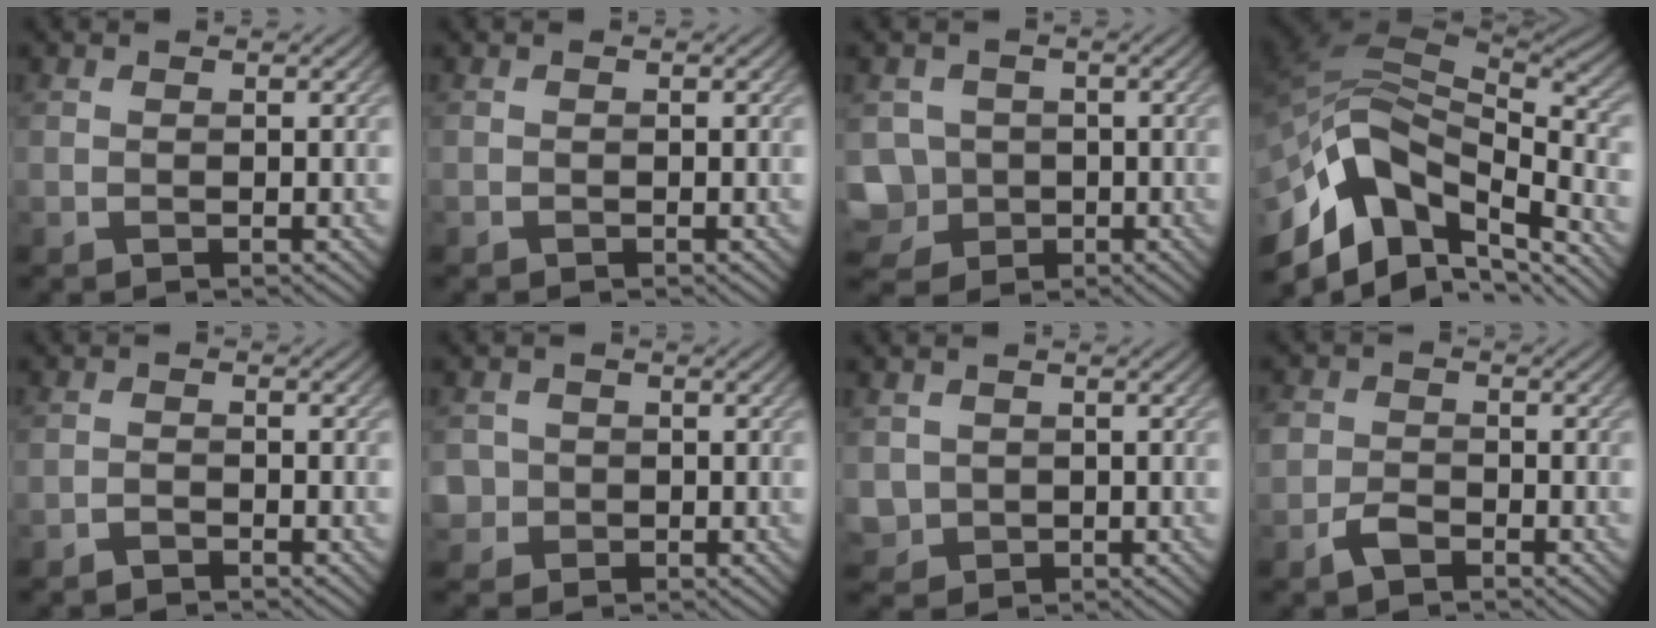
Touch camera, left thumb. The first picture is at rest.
{"total": 0.0}
{"total": 7.8, "force": [-2.6, 7.0, 2.1], "torque": [-0.070, -0.026, -0.066]}
{"total": 14.8, "force": [-5.5, 8.6, 10.6], "torque": [-0.248, -0.026, -0.091]}
{"total": 1.2, "force": [-1.1, 0.1, 0.2], "torque": [-0.003, 0.005, -0.027]}
{"total": 3.0, "force": [-0.4, 2.9, 0.3], "torque": [-0.007, 0.001, -0.021]}
{"total": 2.3, "force": [0.2, 2.2, 0.3], "torque": [-0.017, -0.013, 0.004]}
{"total": 2.4, "force": [-1.6, 1.5, 1.1], "torque": [-0.022, 0.004, -0.041]}